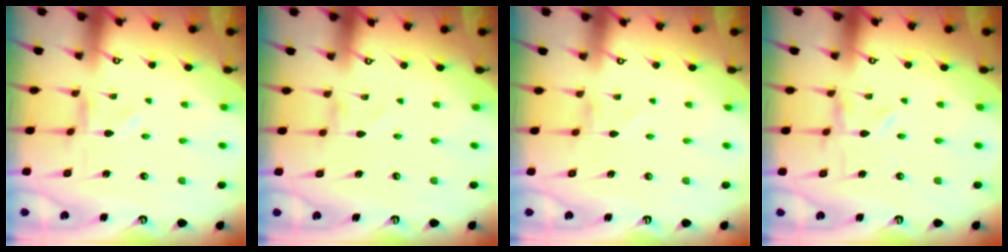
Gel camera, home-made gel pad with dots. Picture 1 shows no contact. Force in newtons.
{"total": 1.2, "press": 1.1, "slide": 0.1}
{"total": 0.0}
{"total": 0.0}